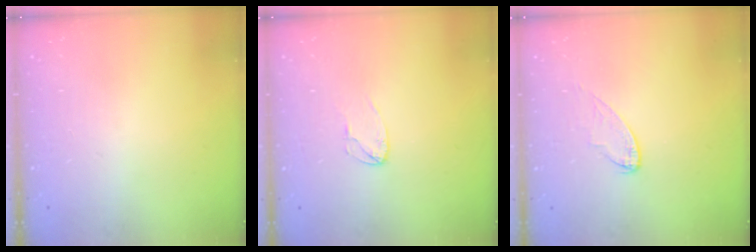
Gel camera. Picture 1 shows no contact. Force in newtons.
{"total": 4.0, "press": 3.9, "slide": 0.3}
{"total": 5.8, "press": 5.8, "slide": 0.5}